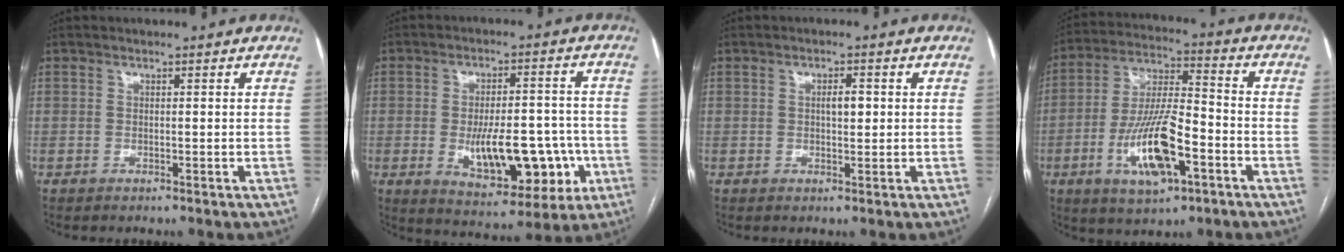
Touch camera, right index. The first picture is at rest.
{"total": 14.5, "force": [-3.4, 6.1, 12.7], "torque": [-0.183, 0.010, -0.035]}
{"total": 2.3, "force": [0.3, 0.9, 2.1], "torque": [-0.035, 0.002, 0.005]}
{"total": 14.2, "force": [-5.3, 4.1, 12.6], "torque": [-0.247, -0.002, -0.089]}